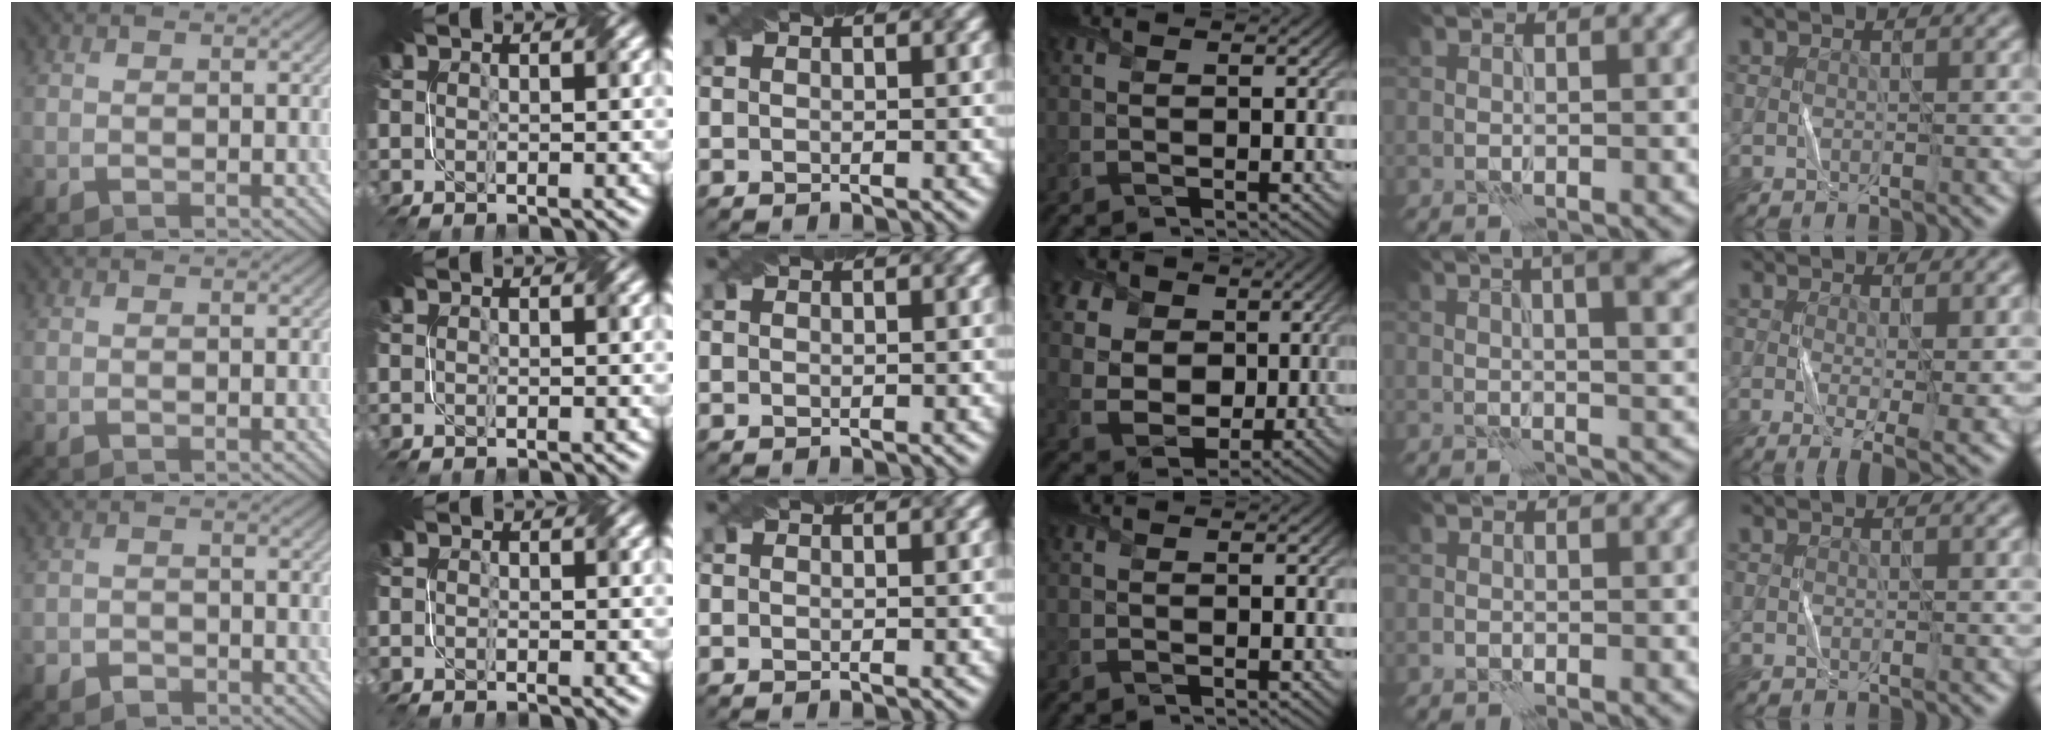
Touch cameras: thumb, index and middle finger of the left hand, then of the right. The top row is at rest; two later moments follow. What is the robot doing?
{"motion": "fold", "object": "bubble wrap"}